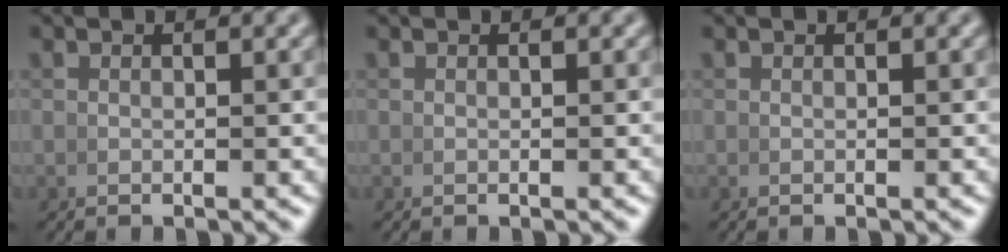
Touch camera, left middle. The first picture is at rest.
{"total": 0.0}
{"total": 0.0}